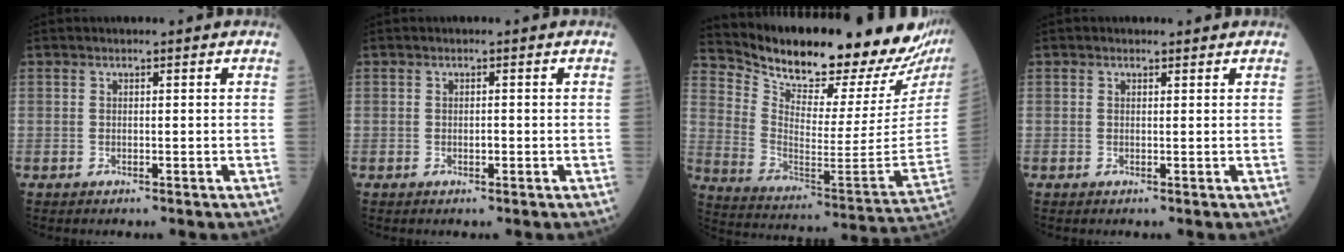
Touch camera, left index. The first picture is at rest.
{"total": 0.9, "force": [-0.3, 0.5, 0.7], "torque": [-0.011, 0.000, -0.006]}
{"total": 25.5, "force": [22.8, 3.4, 10.8], "torque": [-0.193, -0.092, 0.327]}
{"total": 0.6, "force": [0.5, 0.4, 0.1], "torque": [-0.005, -0.003, 0.003]}